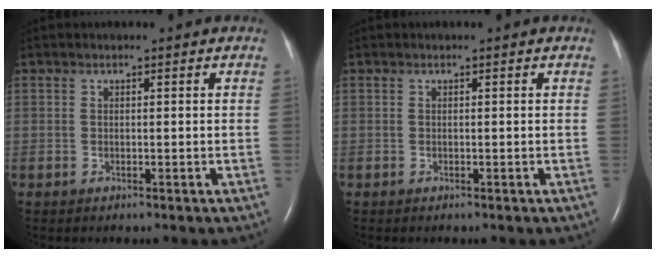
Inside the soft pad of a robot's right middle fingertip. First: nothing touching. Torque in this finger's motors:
{"motor_torque": [0.29, -0.22, 0.08, 0.01]}